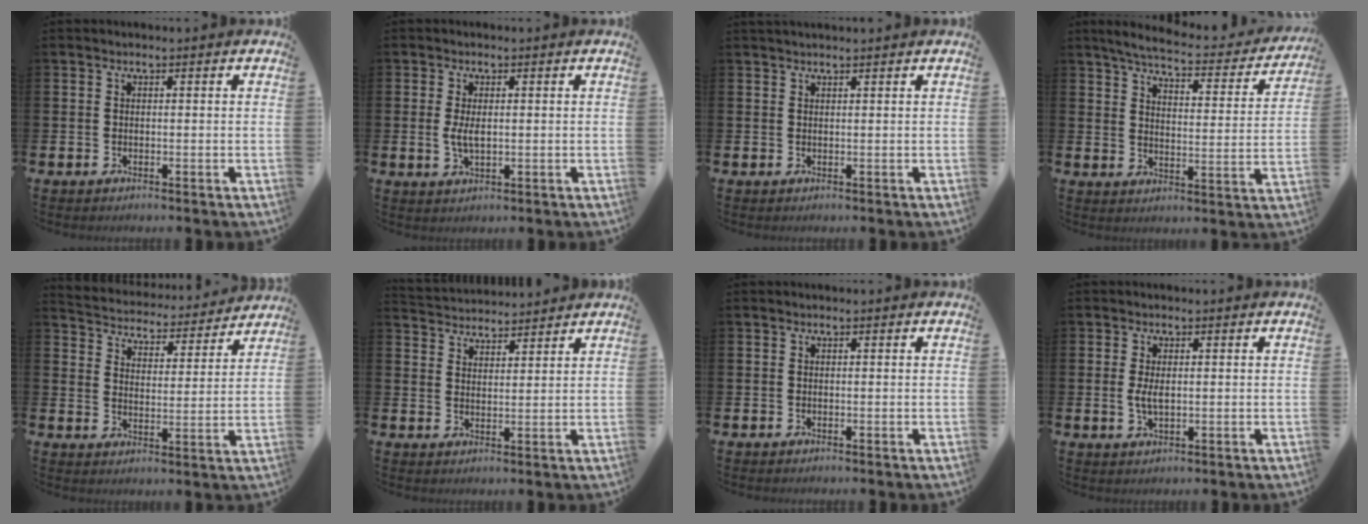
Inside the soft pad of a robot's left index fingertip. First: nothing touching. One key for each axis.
{"total": 2.8, "fx": 0.1, "fy": 1.2, "fz": 2.5, "tx": -0.040, "ty": 0.000, "tz": -0.002}
{"total": 0.8, "fx": 0.8, "fy": -0.1, "fz": 0.2, "tx": -0.004, "ty": 0.000, "tz": 0.015}
{"total": 5.5, "fx": 5.0, "fy": 0.8, "fz": 2.2, "tx": -0.062, "ty": -0.039, "tz": 0.081}
{"total": 4.4, "fx": 4.3, "fy": 1.0, "fz": 0.1, "tx": -0.025, "ty": -0.042, "tz": 0.069}
{"total": 3.8, "fx": 3.7, "fy": 0.5, "fz": -0.5, "tx": -0.012, "ty": -0.020, "tz": 0.069}
{"total": 0.0}
{"total": 2.6, "fx": 0.0, "fy": 1.1, "fz": 2.3, "tx": -0.037, "ty": -0.001, "tz": -0.003}